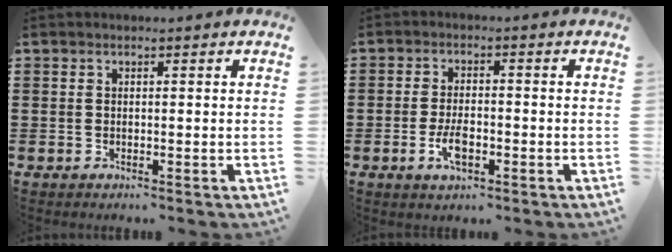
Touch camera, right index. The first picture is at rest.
{"total": 4.2, "force": [-1.5, 1.7, 3.5], "torque": [-0.082, -0.003, -0.032]}